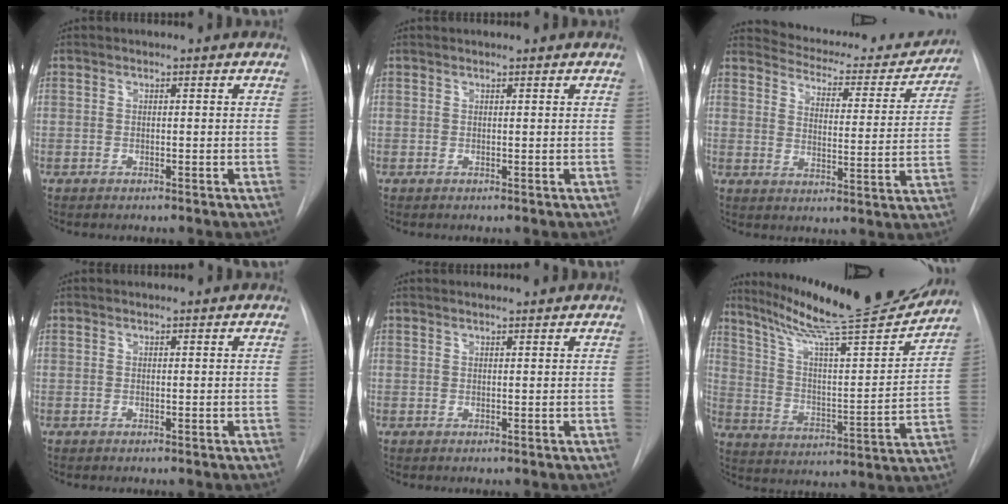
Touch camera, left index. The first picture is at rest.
{"total": 1.0, "force": [1.0, 0.1, 0.1], "torque": [-0.006, 0.011, 0.016]}
{"total": 17.3, "force": [16.3, 4.3, 3.8], "torque": [-0.034, -0.032, 0.197]}
{"total": 1.1, "force": [1.0, 0.3, 0.3], "torque": [-0.007, 0.013, 0.014]}
{"total": 3.1, "force": [3.0, 0.2, 0.7], "torque": [-0.012, 0.015, 0.039]}
{"total": 22.1, "force": [19.9, 0.8, 9.5], "torque": [-0.158, -0.045, 0.298]}